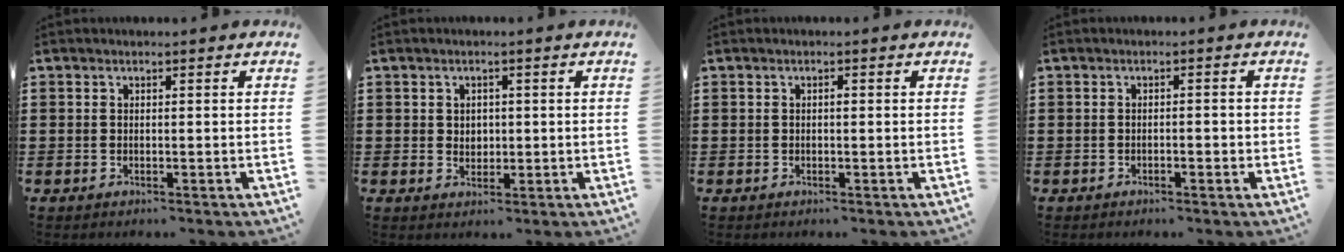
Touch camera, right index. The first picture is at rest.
{"total": 1.8, "force": [0.4, 1.6, 0.7], "torque": [-0.018, 0.009, 0.006]}
{"total": 0.5, "force": [-0.1, 0.2, 0.5], "torque": [-0.011, -0.002, -0.001]}
{"total": 1.0, "force": [-0.5, 0.3, 0.8], "torque": [-0.016, -0.001, -0.010]}